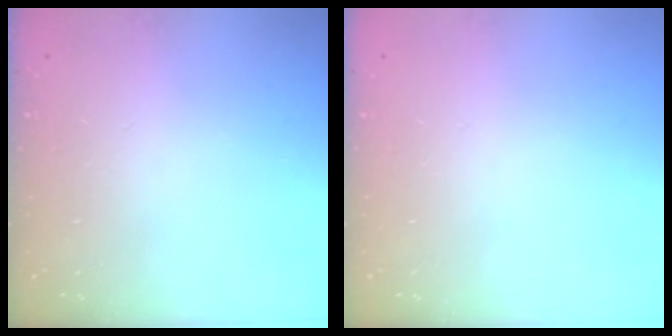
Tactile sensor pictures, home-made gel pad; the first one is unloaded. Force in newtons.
{"total": 0.0}